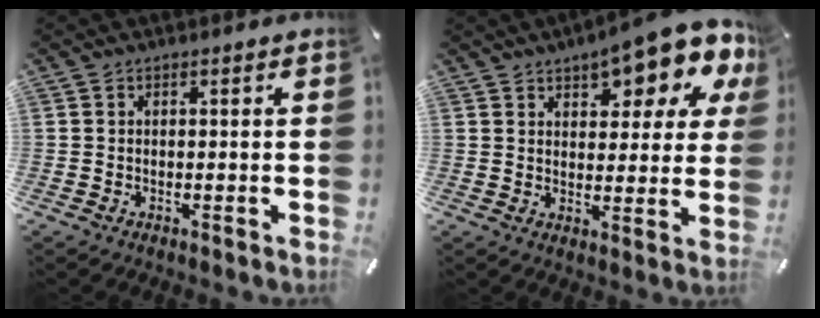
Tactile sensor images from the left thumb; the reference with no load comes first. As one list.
[{"total": 12.6, "force": [9.3, 4.6, 7.1], "torque": [-0.085, -0.070, 0.157]}]